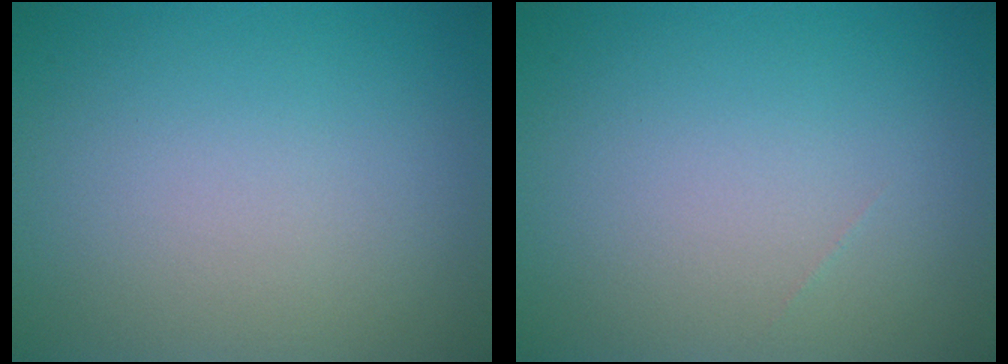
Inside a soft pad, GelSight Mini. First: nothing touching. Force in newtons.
{"total": 0.0}